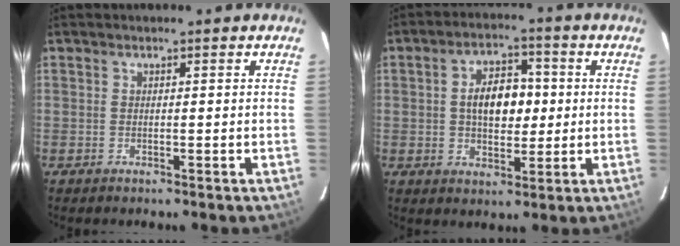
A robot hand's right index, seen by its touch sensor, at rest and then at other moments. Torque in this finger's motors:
{"motor_torque": [1.23, -0.06, 0.63, 0.13]}